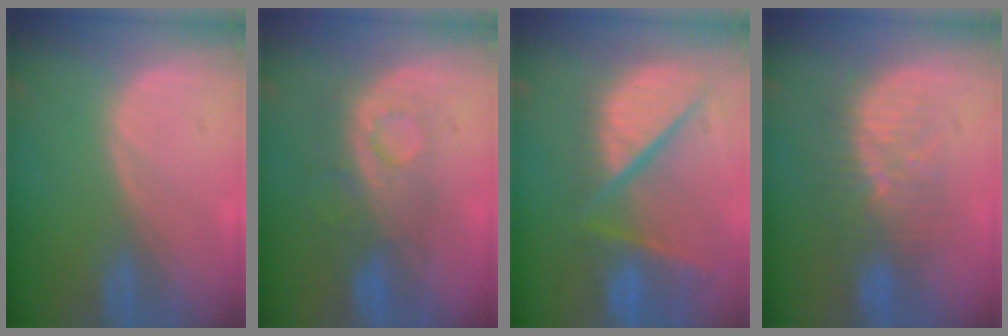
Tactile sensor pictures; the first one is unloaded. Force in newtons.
{"total": 8.3, "press": 7.3, "slide": 3.8}
{"total": 12.1, "press": 10.0, "slide": 6.8}
{"total": 8.4, "press": 7.8, "slide": 3.0}